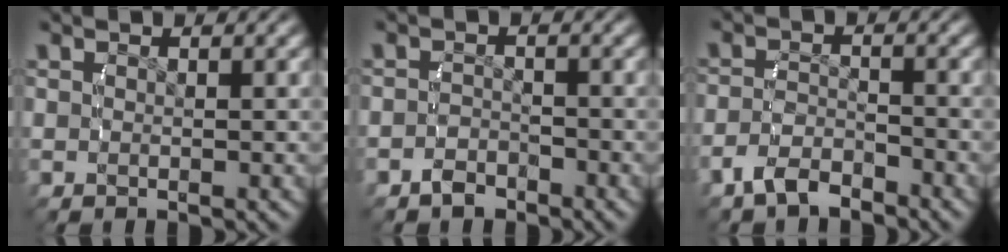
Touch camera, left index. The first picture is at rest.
{"total": 1.8, "force": [-1.6, 0.7, 0.1], "torque": [0.000, -0.005, -0.027]}
{"total": 3.2, "force": [-2.8, 0.9, 1.2], "torque": [-0.018, -0.008, -0.045]}